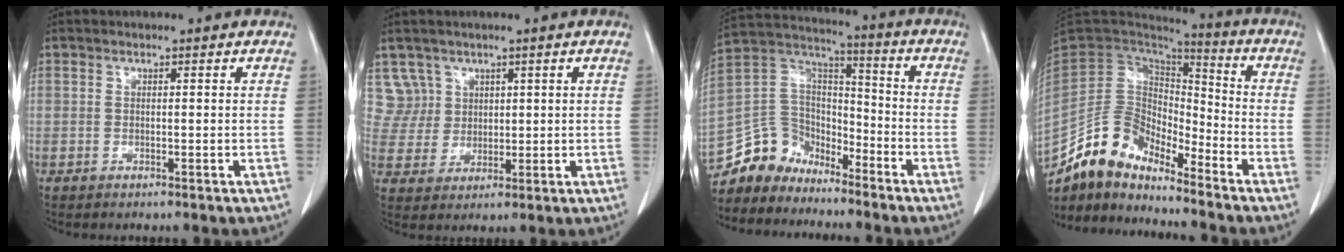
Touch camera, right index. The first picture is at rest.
{"total": 5.4, "force": [3.0, 4.4, -0.6], "torque": [0.023, 0.007, 0.063]}
{"total": 10.9, "force": [-9.2, 5.6, 1.6], "torque": [-0.040, 0.056, -0.176]}
{"total": 11.1, "force": [-9.8, 4.3, 3.1], "torque": [-0.061, 0.048, -0.186]}